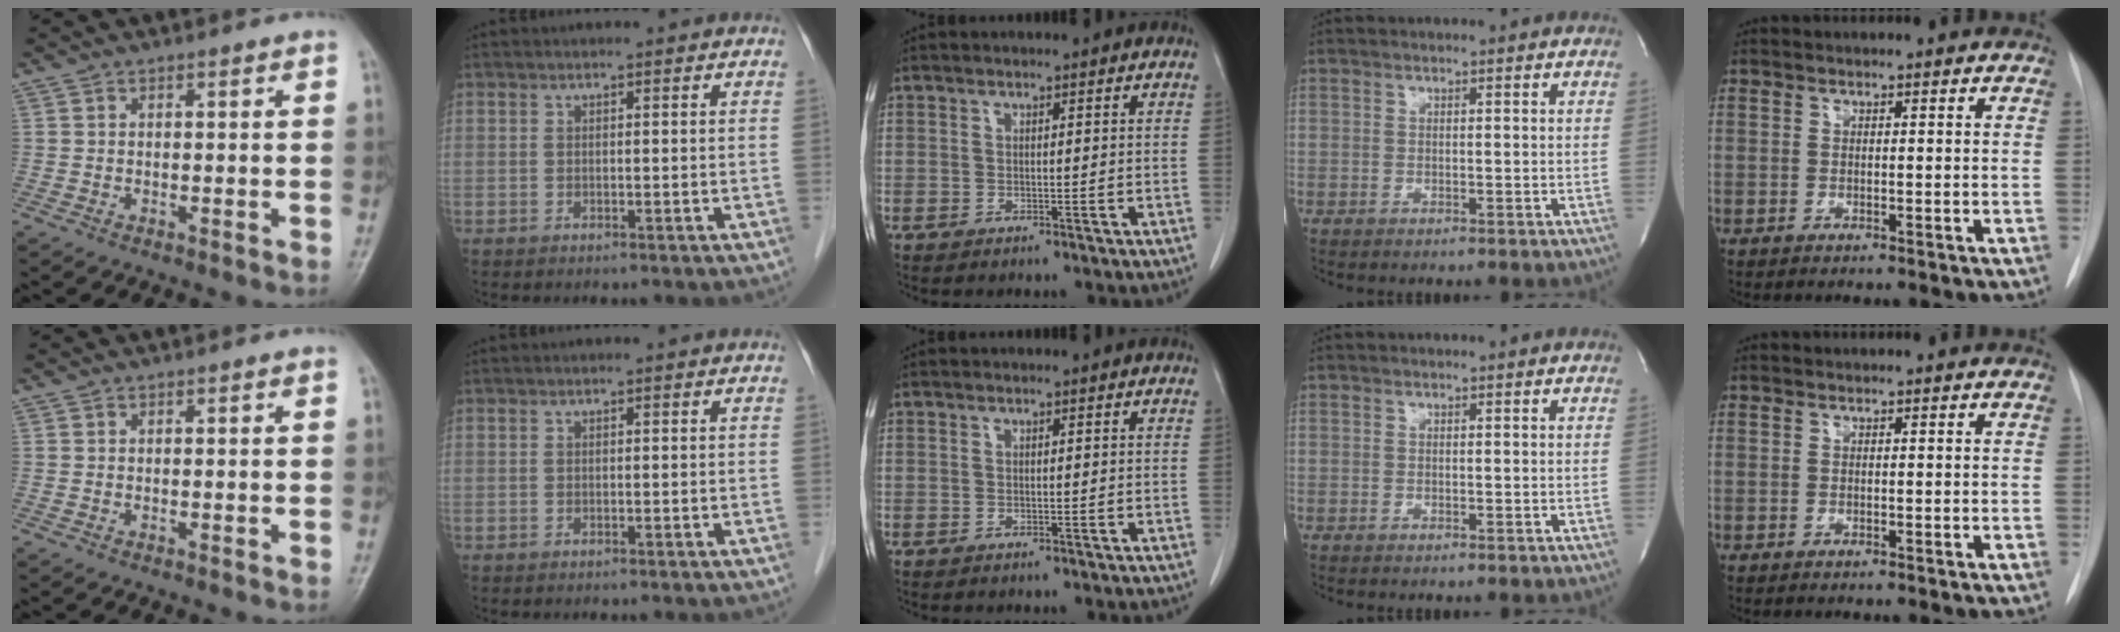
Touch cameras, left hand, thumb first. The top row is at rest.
{}